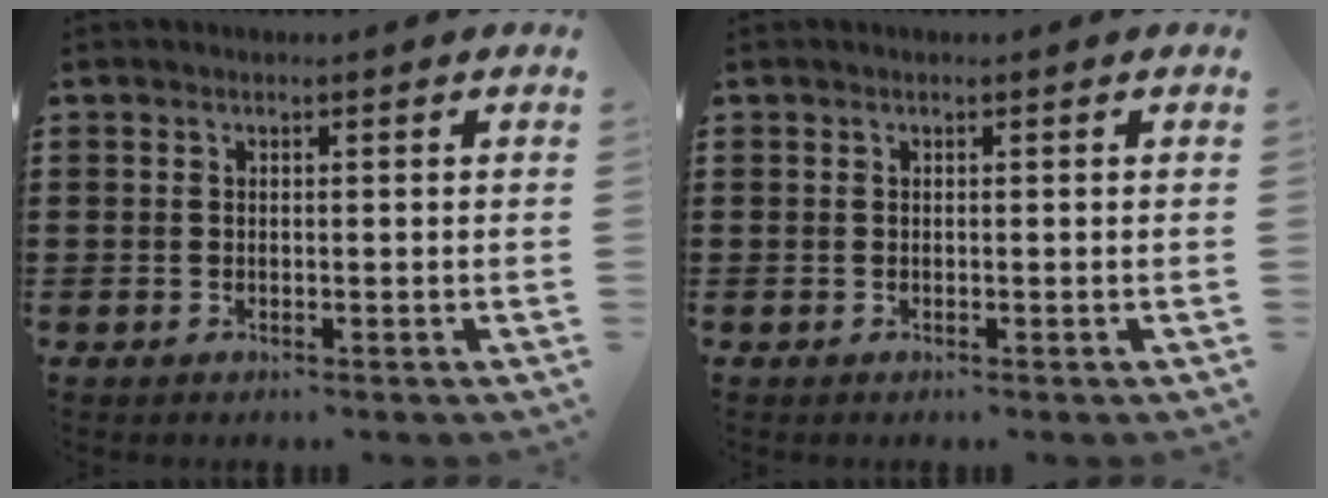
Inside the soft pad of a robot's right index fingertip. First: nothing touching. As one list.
[{"total": 0.0}]